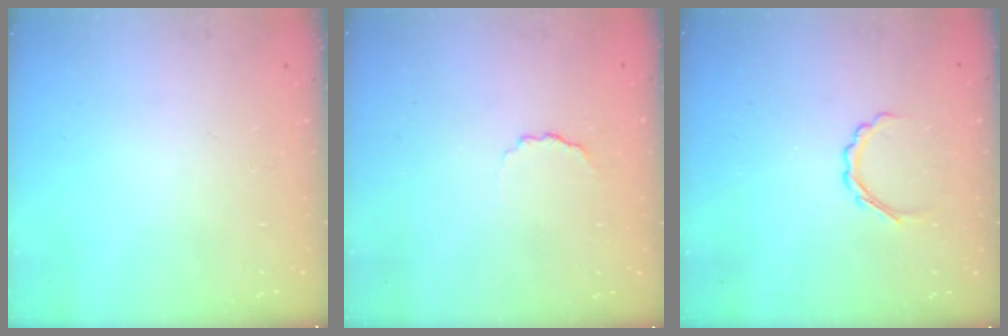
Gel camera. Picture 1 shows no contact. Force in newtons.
{"total": 3.1, "press": 3.0, "slide": 0.7}
{"total": 4.4, "press": 4.2, "slide": 1.2}